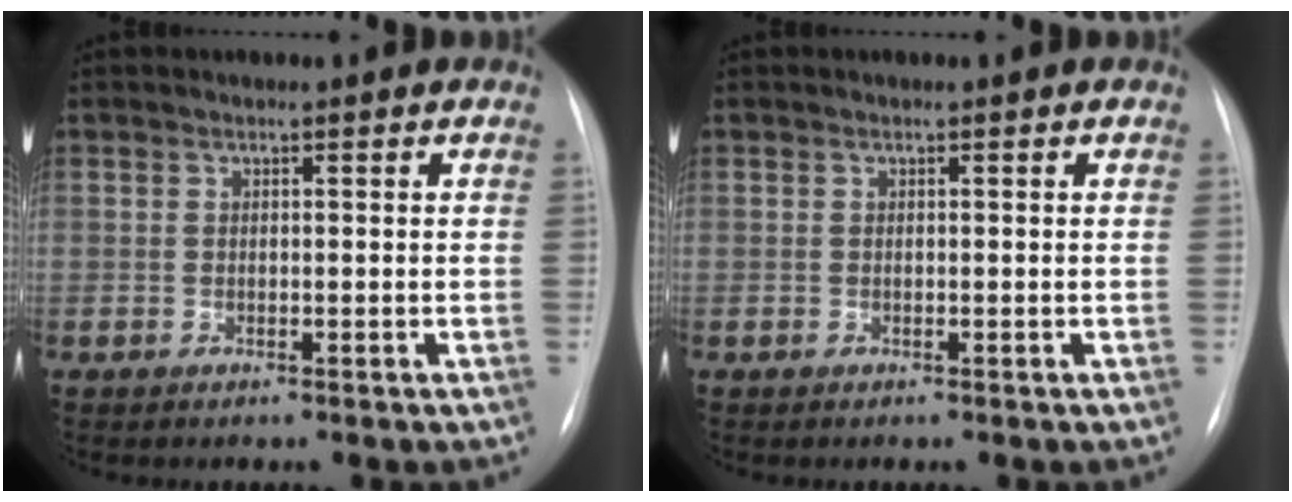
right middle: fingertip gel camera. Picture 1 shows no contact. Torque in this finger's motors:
{"motor_torque": [0.00, 0.00, 0.00, 0.00]}